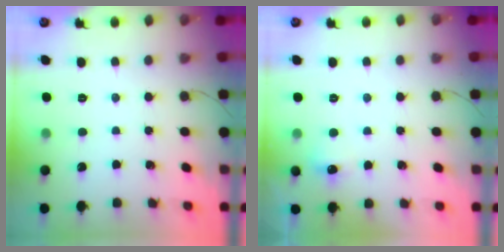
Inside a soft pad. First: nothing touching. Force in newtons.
{"total": 6.1, "press": 5.9, "slide": 1.6}